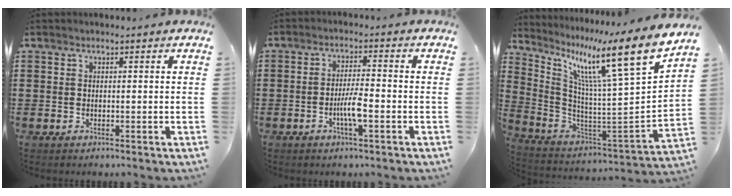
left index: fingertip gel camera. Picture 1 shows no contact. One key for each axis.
{"total": 4.5, "fx": -1.7, "fy": 0.8, "fz": 4.1, "tx": -0.076, "ty": 0.004, "tz": -0.033}
{"total": 13.0, "fx": 8.4, "fy": 0.8, "fz": 9.9, "tx": -0.179, "ty": -0.078, "tz": 0.116}